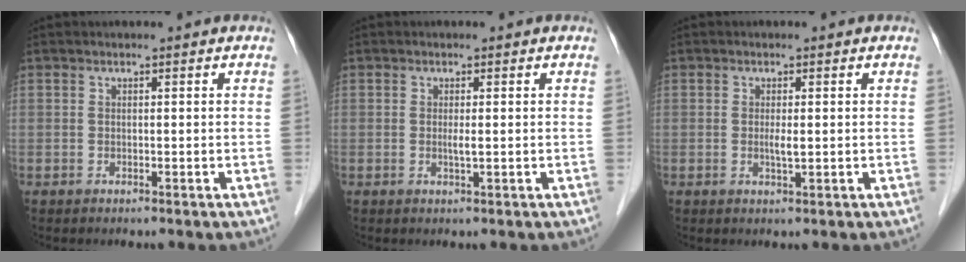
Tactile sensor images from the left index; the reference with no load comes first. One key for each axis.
{"total": 1.0, "fx": -0.1, "fy": 0.0, "fz": 0.9, "tx": -0.022, "ty": -0.006, "tz": -0.001}
{"total": 1.4, "fx": -0.1, "fy": 0.2, "fz": 1.4, "tx": -0.028, "ty": -0.006, "tz": -0.002}